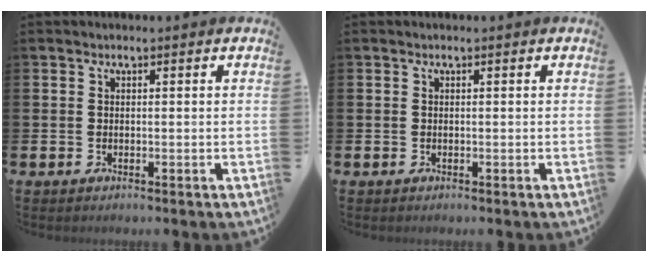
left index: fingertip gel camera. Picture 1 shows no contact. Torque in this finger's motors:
{"motor_torque": [0.00, 0.00, 0.00, 0.00]}